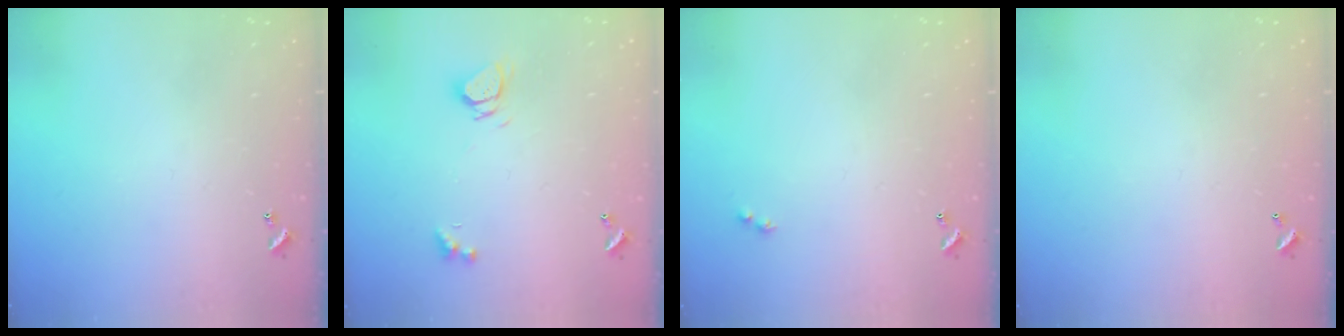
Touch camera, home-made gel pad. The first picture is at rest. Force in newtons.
{"total": 3.5, "press": 3.5, "slide": 0.3}
{"total": 2.0, "press": 2.0, "slide": 0.4}
{"total": 2.7, "press": 2.7, "slide": 0.1}